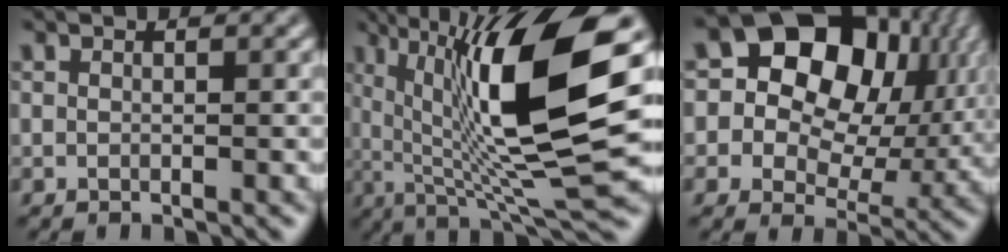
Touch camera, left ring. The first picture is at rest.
{"total": 13.0, "force": [2.5, 3.2, 12.3], "torque": [-0.209, -0.006, 0.051]}
{"total": 14.3, "force": [3.7, 10.5, 9.0], "torque": [-0.123, 0.036, 0.059]}